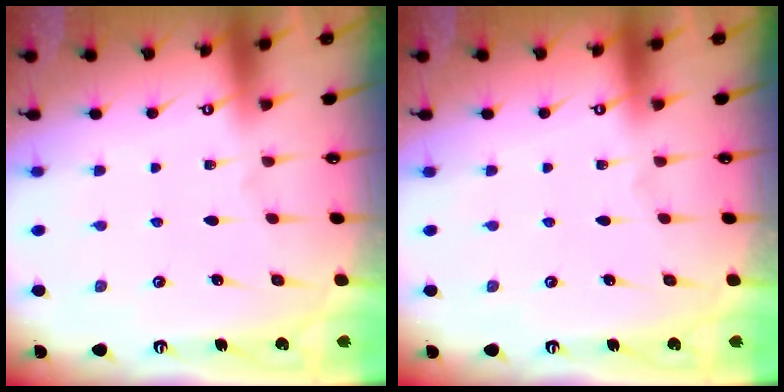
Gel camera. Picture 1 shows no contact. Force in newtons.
{"total": 0.0}